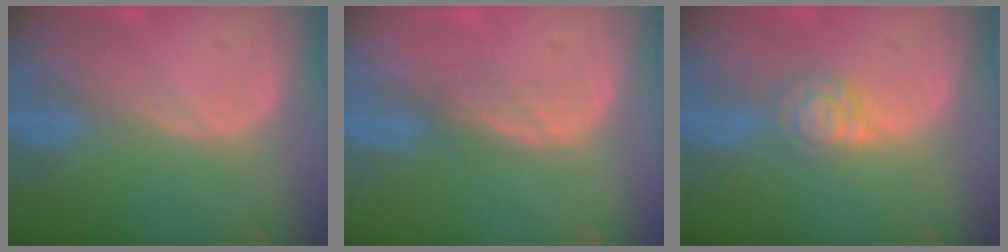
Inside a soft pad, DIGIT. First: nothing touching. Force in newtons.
{"total": 2.3, "press": 2.2, "slide": 0.3}
{"total": 4.8, "press": 4.1, "slide": 2.4}